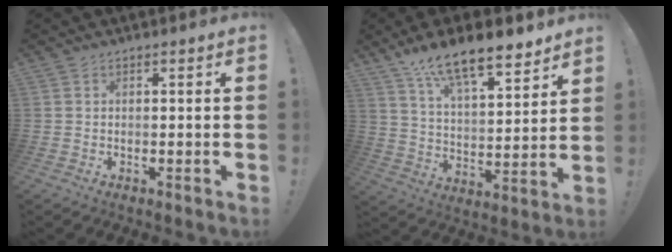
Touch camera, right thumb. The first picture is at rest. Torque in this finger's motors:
{"motor_torque": [0.28, 0.52, 0.61, 0.39, 0.25]}